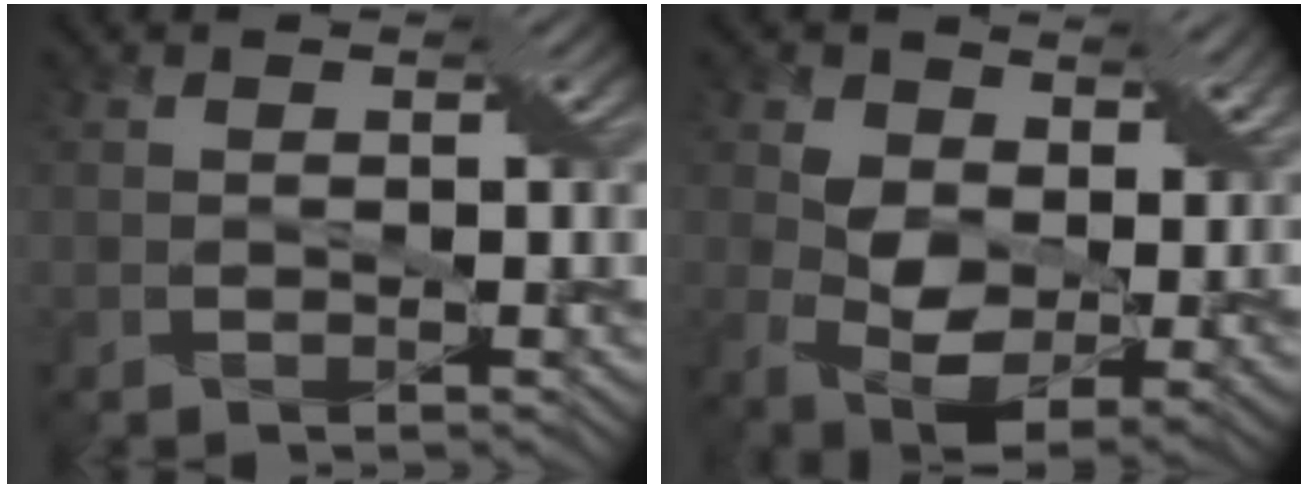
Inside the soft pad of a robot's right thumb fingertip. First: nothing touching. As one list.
[{"total": 10.1, "force": [4.0, 6.4, 6.7], "torque": [-0.151, -0.015, 0.077]}]